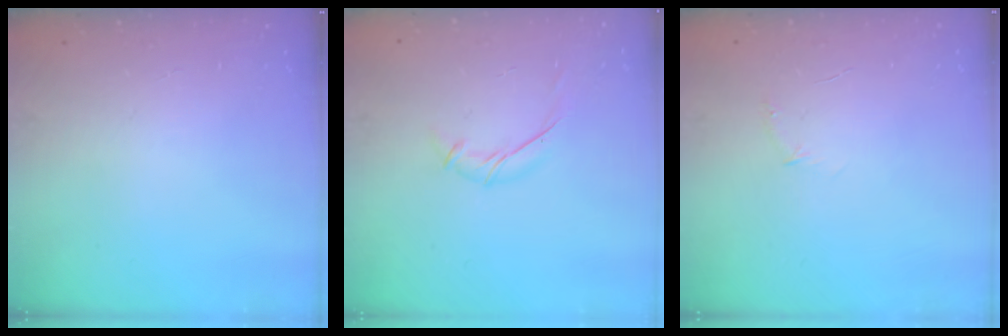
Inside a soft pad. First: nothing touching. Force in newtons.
{"total": 7.7, "press": 7.6, "slide": 0.8}
{"total": 3.7, "press": 3.6, "slide": 1.0}